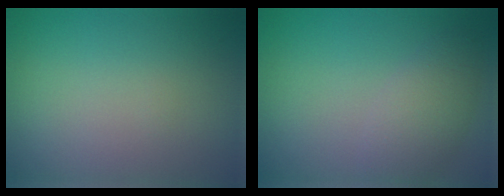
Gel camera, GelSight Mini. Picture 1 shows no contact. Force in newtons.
{"total": 3.1, "press": 3.1, "slide": 0.1}